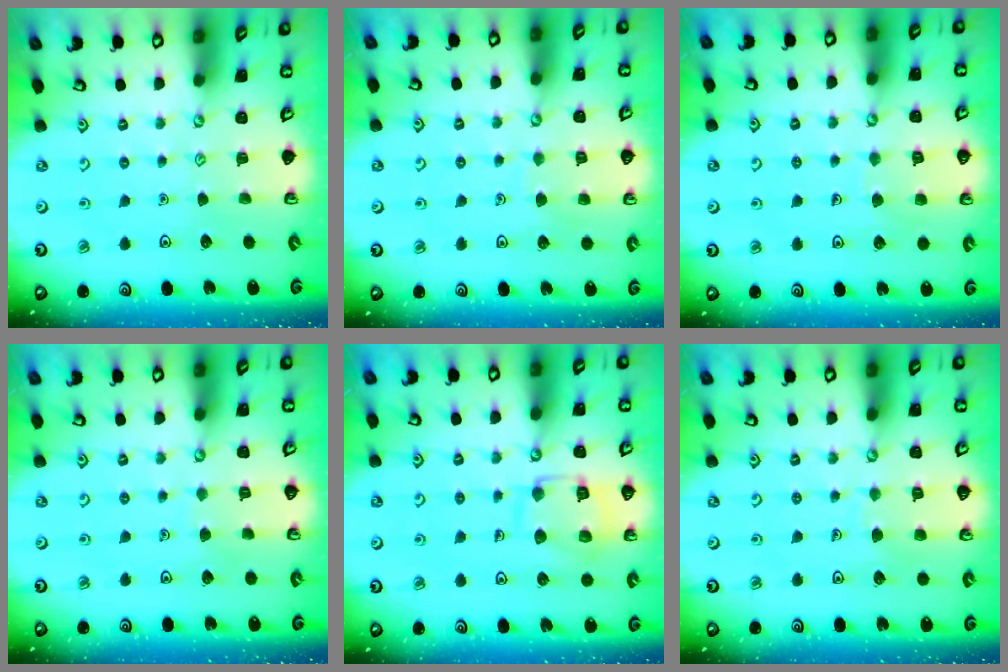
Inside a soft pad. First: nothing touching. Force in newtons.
{"total": 3.5, "press": 3.5, "slide": 0.3}
{"total": 6.6, "press": 6.6, "slide": 0.5}
{"total": 2.4, "press": 2.4, "slide": 0.2}
{"total": 12.7, "press": 12.6, "slide": 1.2}
{"total": 4.4, "press": 4.4, "slide": 0.3}